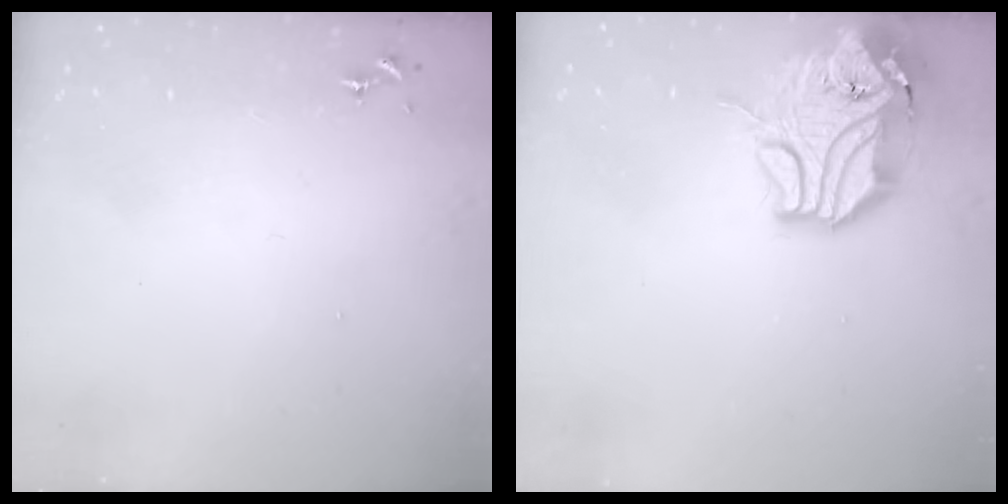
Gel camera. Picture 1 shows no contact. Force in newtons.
{"total": 16.2, "press": 16.1, "slide": 2.2}